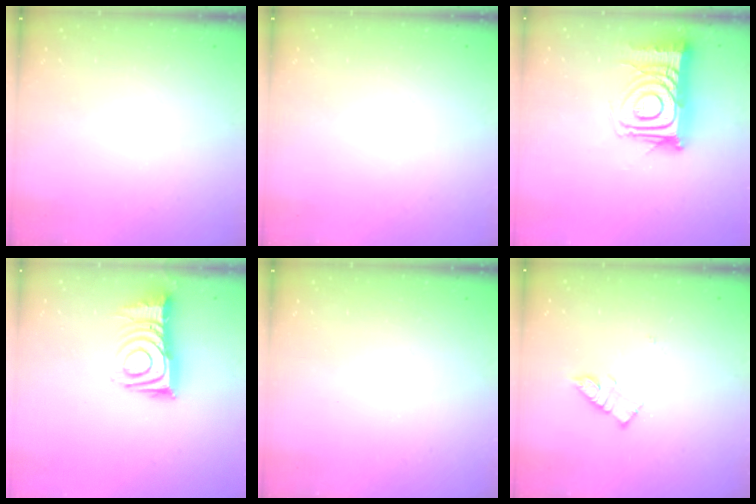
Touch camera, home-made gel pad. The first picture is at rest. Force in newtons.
{"total": 0.0}
{"total": 15.4, "press": 15.3, "slide": 1.4}
{"total": 11.8, "press": 11.8, "slide": 1.1}
{"total": 2.5, "press": 2.4, "slide": 0.4}
{"total": 9.1, "press": 9.1, "slide": 0.4}